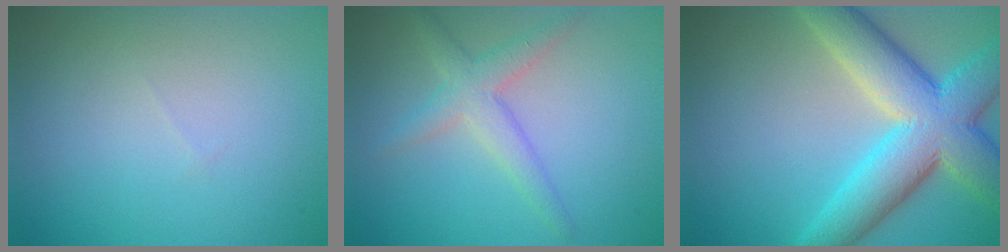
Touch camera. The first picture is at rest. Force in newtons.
{"total": 3.1, "press": 3.1, "slide": 0.1}
{"total": 8.9, "press": 8.8, "slide": 0.8}